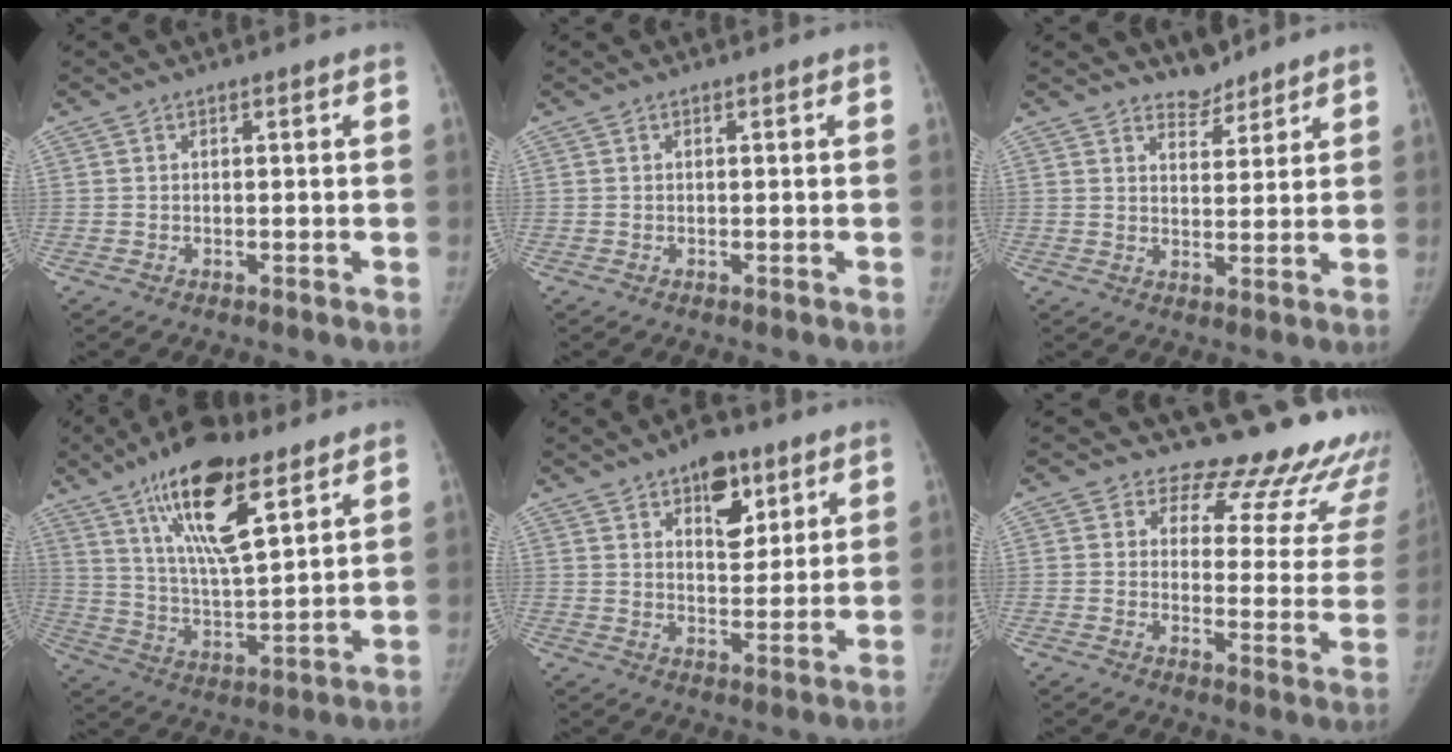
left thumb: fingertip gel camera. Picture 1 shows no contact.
{"total": 0.0}
{"total": 4.1, "force": [3.7, 1.6, 0.4], "torque": [0.014, -0.032, 0.062]}
{"total": 18.3, "force": [10.6, 6.0, 13.7], "torque": [-0.217, -0.046, 0.191]}
{"total": 9.5, "force": [5.3, 5.1, 6.0], "torque": [-0.056, -0.027, 0.080]}
{"total": 19.5, "force": [18.1, 6.2, 3.7], "torque": [0.013, -0.167, 0.196]}